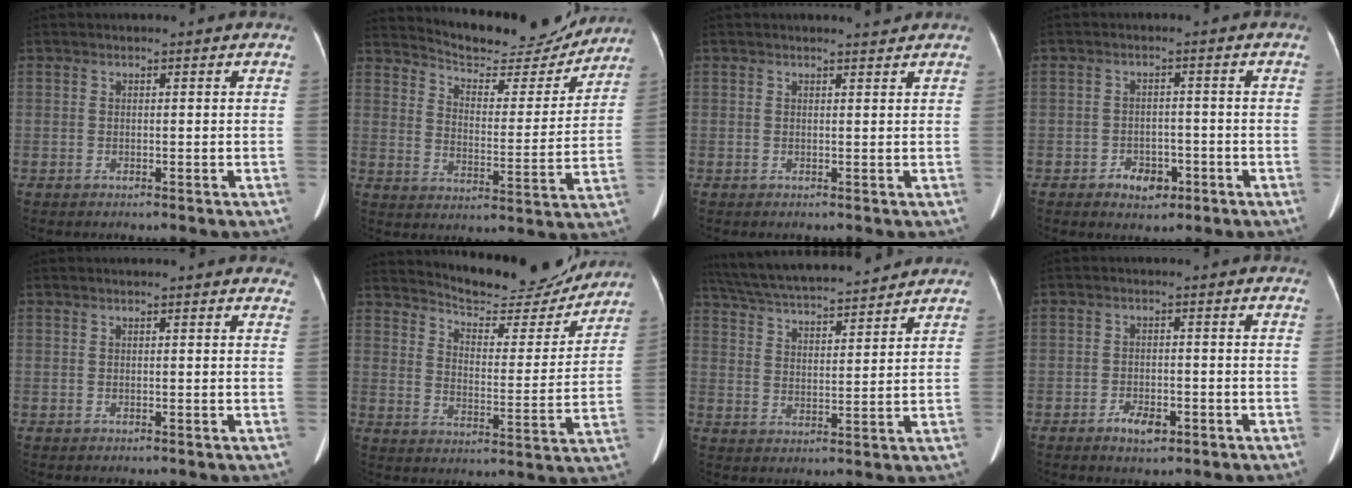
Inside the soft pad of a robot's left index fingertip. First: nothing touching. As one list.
[{"total": 16.0, "force": [15.3, 3.0, 3.7], "torque": [-0.052, -0.018, 0.208]}, {"total": 1.1, "force": [1.1, -0.2, 0.0], "torque": [-0.006, -0.008, 0.017]}, {"total": 3.9, "force": [-2.1, 2.6, 2.0], "torque": [-0.029, 0.005, -0.027]}, {"total": 4.8, "force": [4.4, 0.9, 1.6], "torque": [-0.008, 0.013, 0.033]}, {"total": 17.4, "force": [16.4, 3.4, 4.6], "torque": [-0.060, -0.022, 0.220]}, {"total": 17.8, "force": [16.2, 2.3, 7.0], "torque": [-0.130, 0.036, 0.257]}, {"total": 3.2, "force": [-1.9, 1.6, 2.1], "torque": [-0.039, 0.001, -0.028]}]